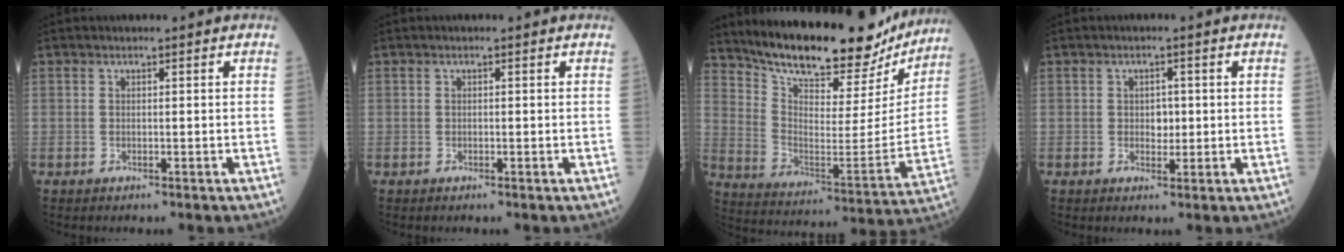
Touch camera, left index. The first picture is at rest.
{"total": 0.0}
{"total": 24.9, "force": [21.7, 7.1, 10.0], "torque": [-0.161, -0.030, 0.307]}
{"total": 2.1, "force": [0.1, 1.4, 1.5], "torque": [-0.022, 0.001, 0.003]}